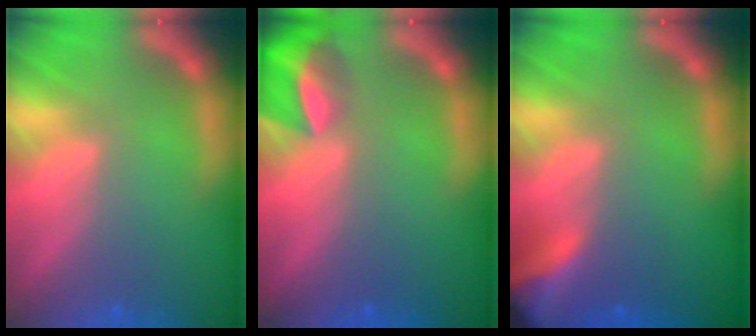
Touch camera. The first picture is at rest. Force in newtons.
{"total": 5.5}
{"total": 6.9}